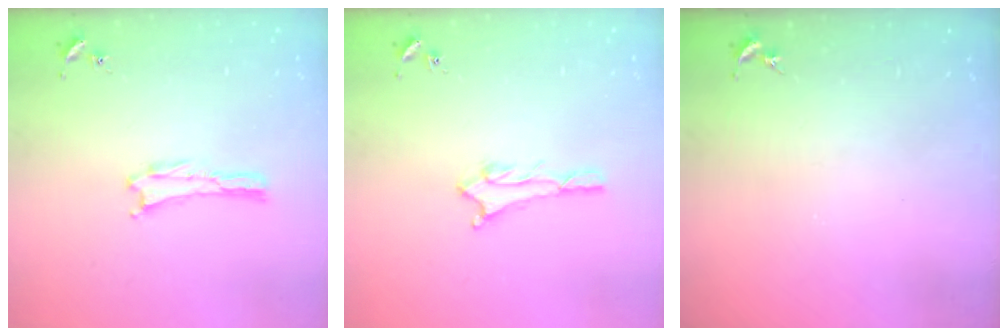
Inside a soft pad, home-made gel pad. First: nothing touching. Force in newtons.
{"total": 2.0, "press": 2.0, "slide": 0.2}
{"total": 0.0}